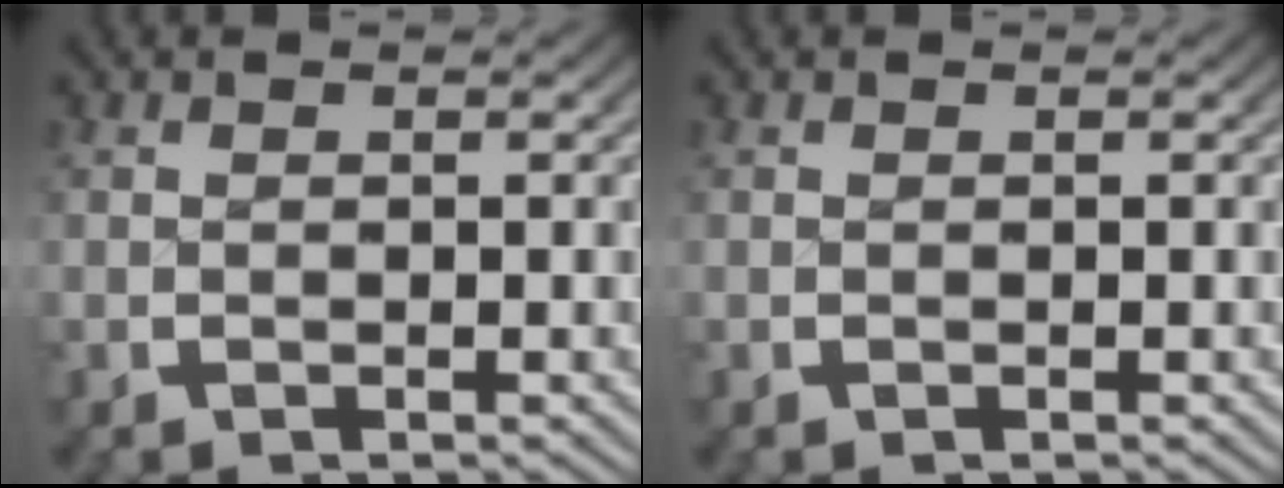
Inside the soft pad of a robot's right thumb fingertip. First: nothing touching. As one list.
[{"total": 0.0}]